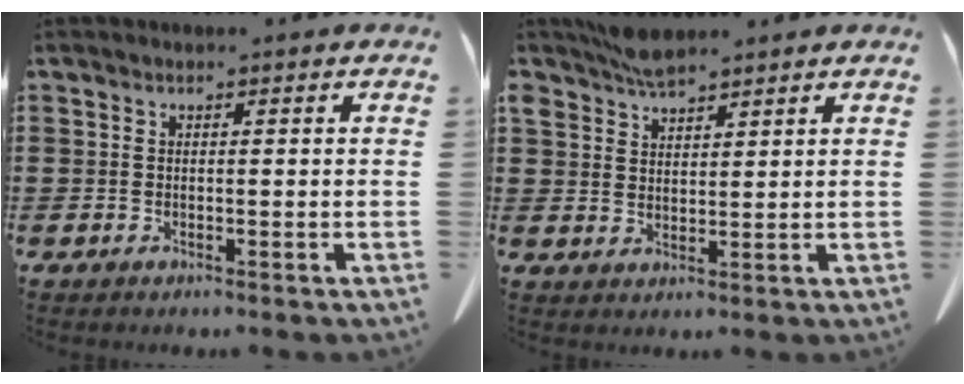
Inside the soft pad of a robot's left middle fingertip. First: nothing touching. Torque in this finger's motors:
{"motor_torque": [0.64, -0.41, 0.29, 0.07]}